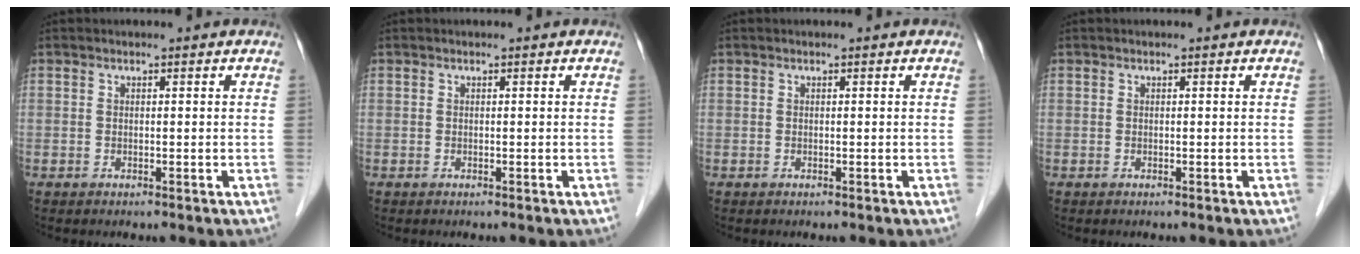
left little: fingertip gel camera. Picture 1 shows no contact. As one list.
[{"total": 0.0}, {"total": 0.0}, {"total": 0.0}]